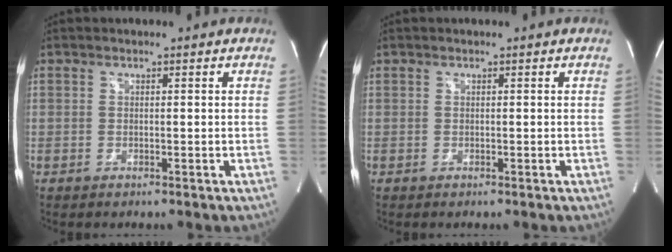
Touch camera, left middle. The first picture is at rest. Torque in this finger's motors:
{"motor_torque": [0.16, -0.29, 0.15, 0.09]}